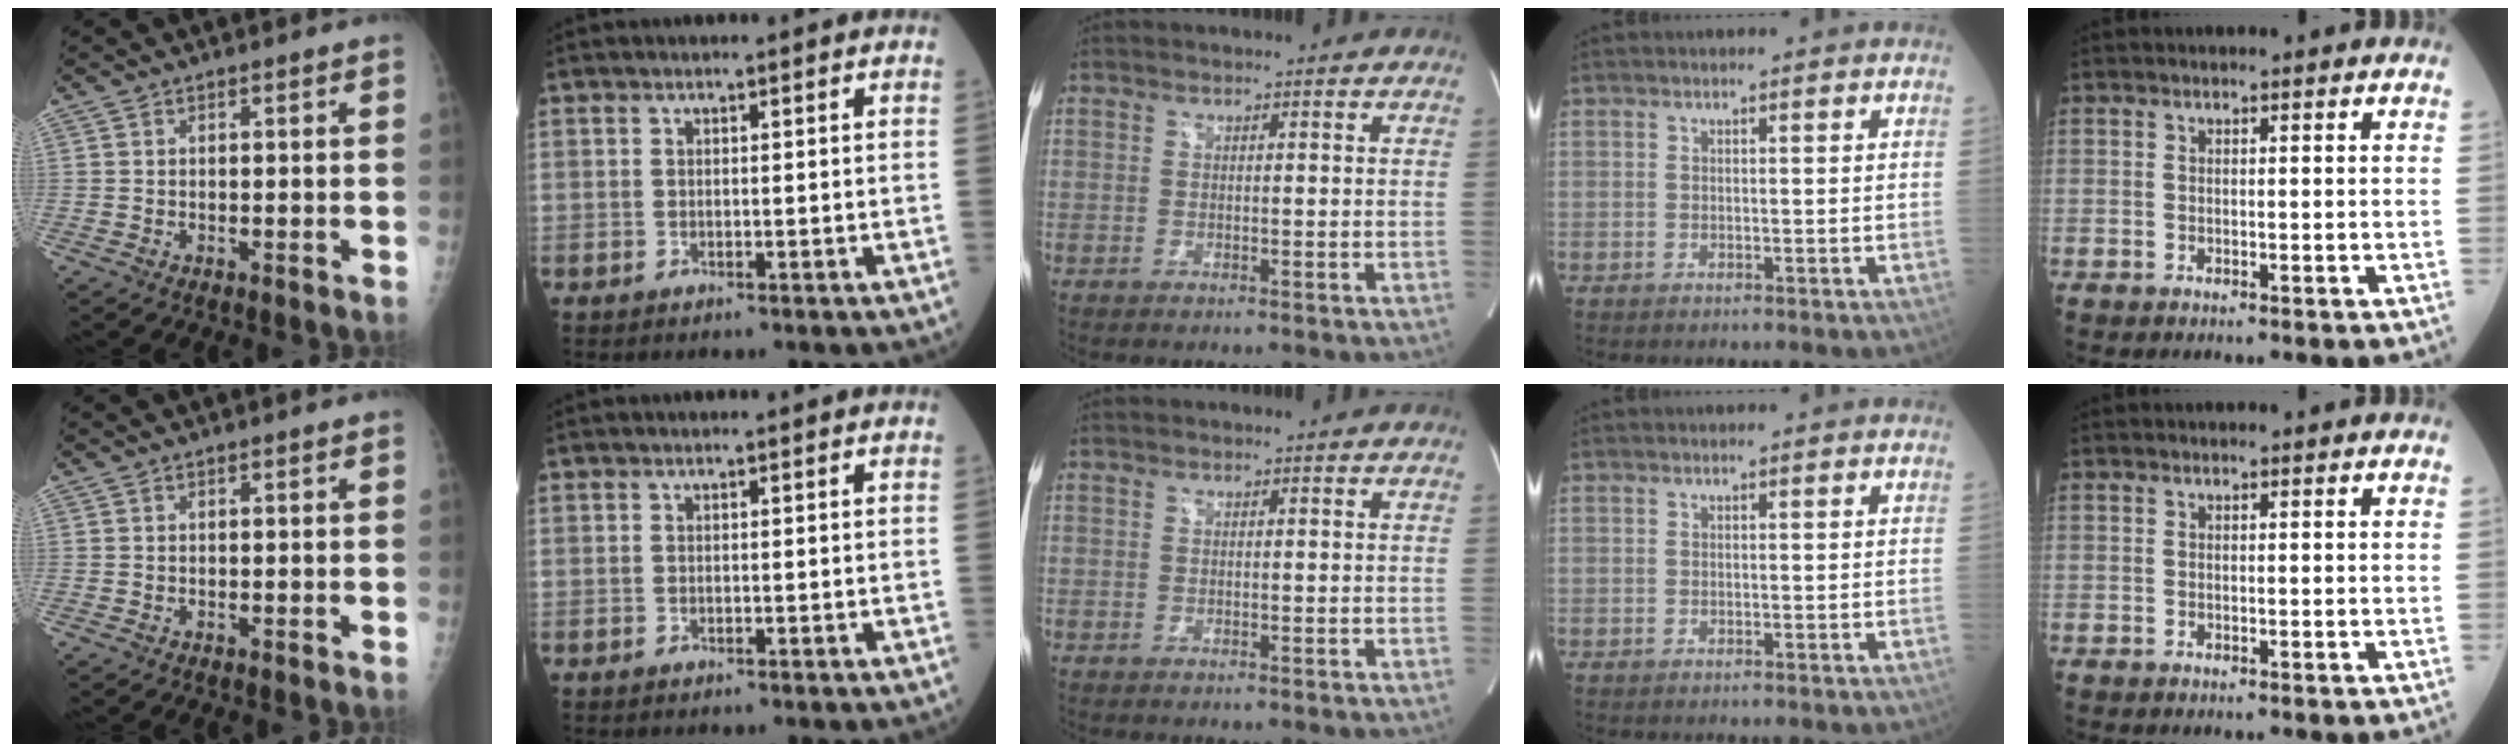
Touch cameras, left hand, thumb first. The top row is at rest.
{}